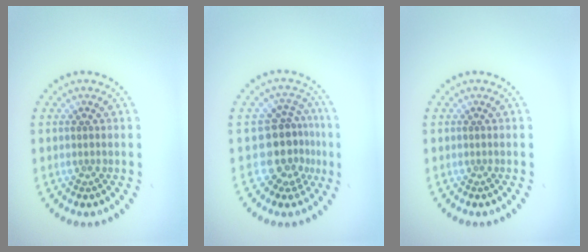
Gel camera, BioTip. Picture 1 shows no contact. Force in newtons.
{"total": 4.1, "press": 3.2, "slide": 2.5}
{"total": 0.0}